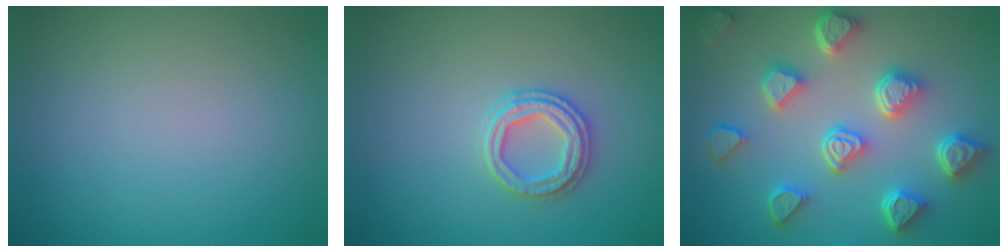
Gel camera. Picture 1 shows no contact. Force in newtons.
{"total": 2.6, "press": 2.5, "slide": 0.3}
{"total": 7.4, "press": 5.9, "slide": 4.4}